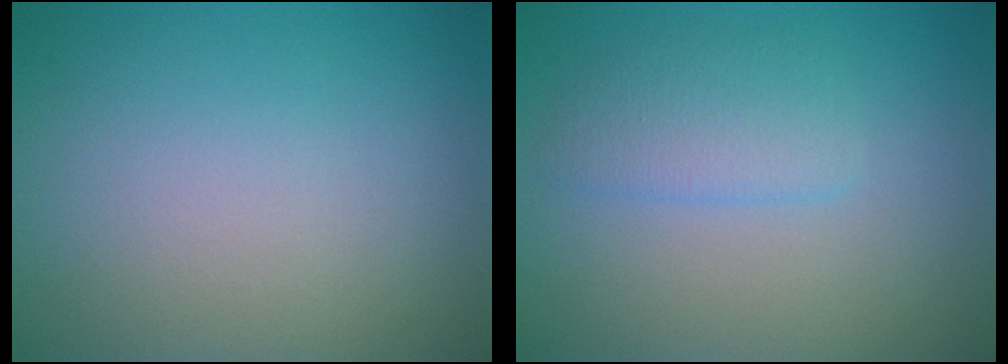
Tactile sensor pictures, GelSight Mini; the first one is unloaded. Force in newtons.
{"total": 2.4, "press": 2.4, "slide": 0.1}